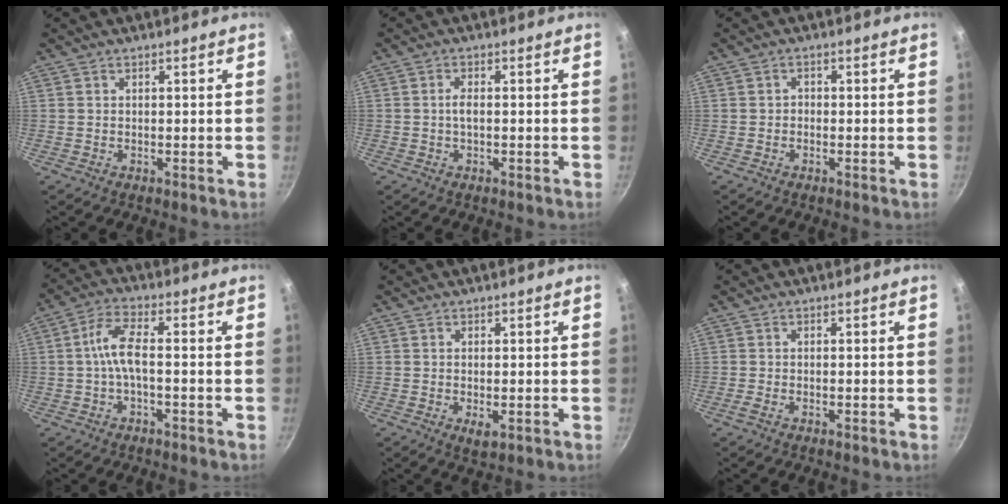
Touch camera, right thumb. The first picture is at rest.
{"total": 2.0, "force": [-0.2, 0.9, 1.7], "torque": [-0.036, 0.007, -0.006]}
{"total": 1.1, "force": [-0.5, 0.8, 0.4], "torque": [-0.005, 0.004, -0.011]}
{"total": 5.9, "force": [-1.2, 2.0, 5.4], "torque": [-0.123, 0.024, -0.031]}
{"total": 2.3, "force": [-0.5, 1.0, 2.0], "torque": [-0.035, -0.009, -0.006]}
{"total": 0.9, "force": [-0.5, 0.1, 0.8], "torque": [-0.027, 0.003, -0.016]}